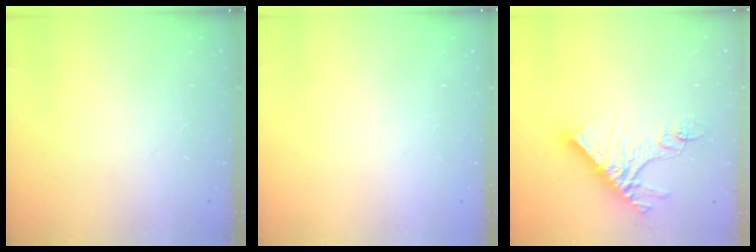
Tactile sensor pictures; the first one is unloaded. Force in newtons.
{"total": 0.0}
{"total": 13.3, "press": 13.3, "slide": 1.1}